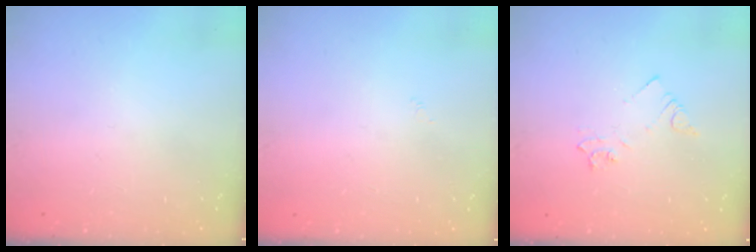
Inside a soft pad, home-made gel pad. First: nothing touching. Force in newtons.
{"total": 0.6, "press": 0.5, "slide": 0.2}
{"total": 2.5, "press": 2.4, "slide": 0.4}